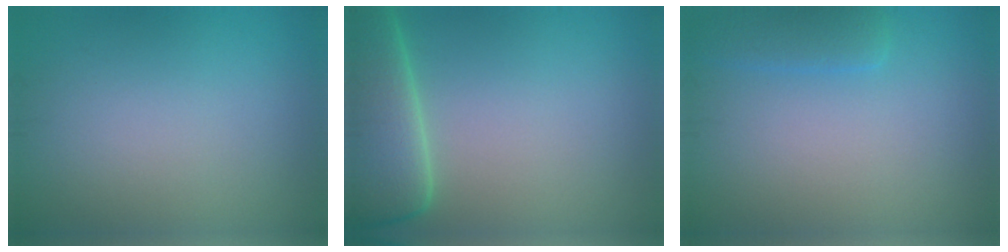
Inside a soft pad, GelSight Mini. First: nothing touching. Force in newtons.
{"total": 7.6, "press": 7.5, "slide": 1.2}
{"total": 2.0, "press": 1.9, "slide": 0.3}